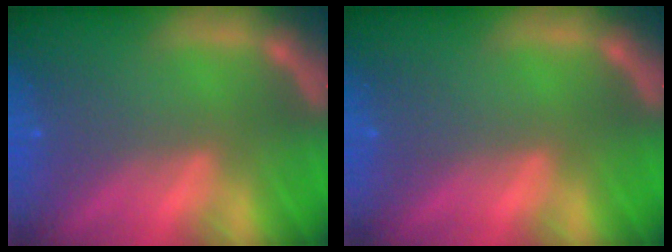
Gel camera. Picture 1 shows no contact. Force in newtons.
{"total": 0.0}